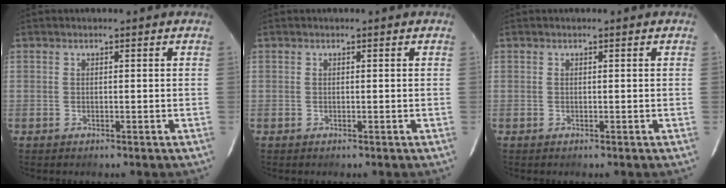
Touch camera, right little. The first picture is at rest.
{"total": 0.0}
{"total": 0.0}